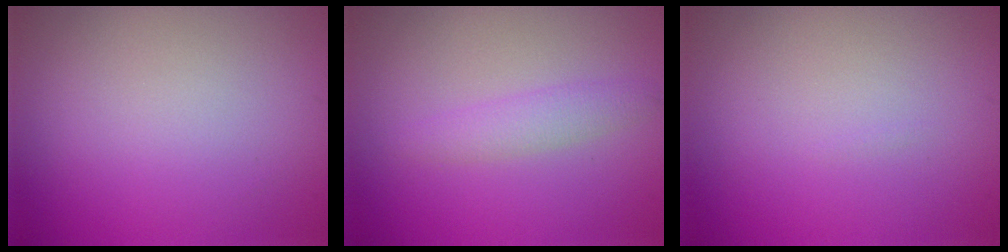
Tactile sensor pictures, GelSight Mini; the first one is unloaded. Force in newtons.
{"total": 1.8, "press": 1.8, "slide": 0.1}
{"total": 0.0}